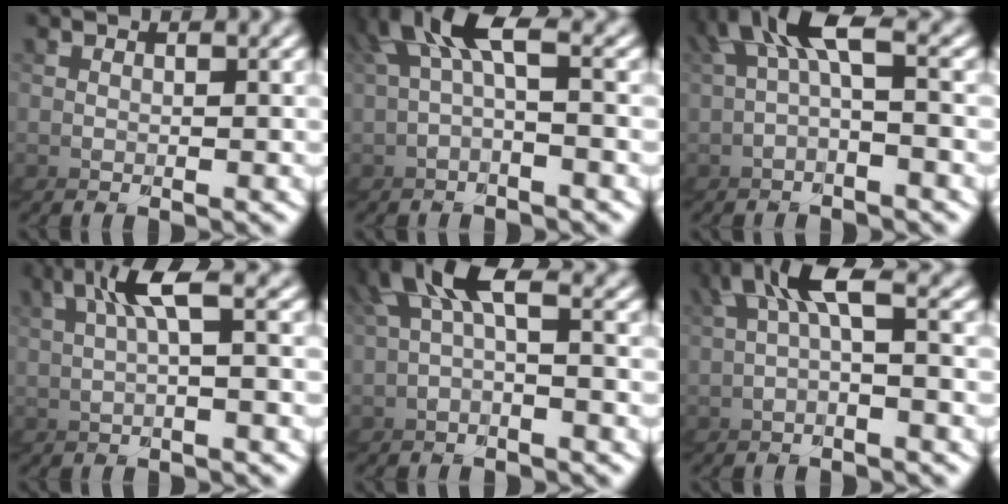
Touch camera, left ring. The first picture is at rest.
{"total": 2.8, "force": [0.8, 1.1, 2.4], "torque": [-0.076, 0.010, 0.012]}
{"total": 2.8, "force": [0.2, 1.5, 2.3], "torque": [-0.082, 0.001, 0.007]}
{"total": 2.8, "force": [1.4, -0.9, 2.2], "torque": [-0.047, 0.028, 0.017]}
{"total": 2.8, "force": [0.4, 1.3, 2.4], "torque": [-0.080, 0.008, 0.008]}
{"total": 2.9, "force": [0.8, 1.0, 2.6], "torque": [-0.080, 0.008, 0.015]}